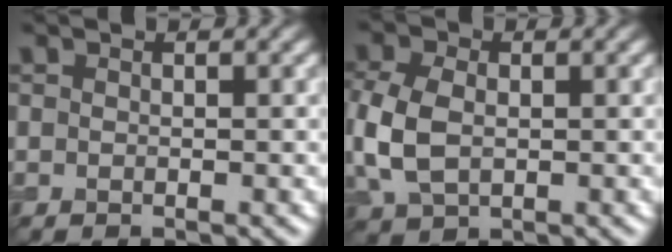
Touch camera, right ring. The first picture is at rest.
{"total": 5.5, "force": [-0.3, 3.9, 3.9], "torque": [-0.109, -0.004, -0.006]}